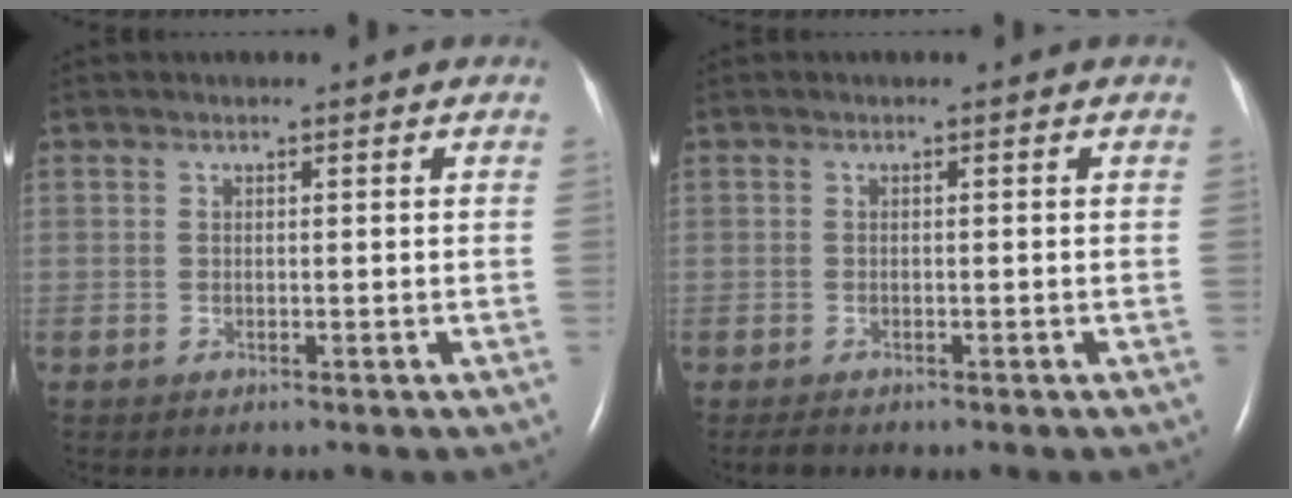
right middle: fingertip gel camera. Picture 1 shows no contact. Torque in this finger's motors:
{"motor_torque": [0.03, -0.03, -0.02, 0.00]}